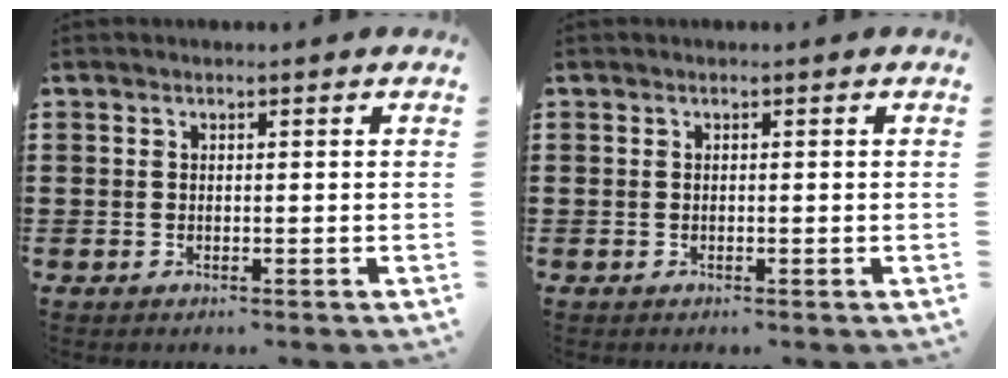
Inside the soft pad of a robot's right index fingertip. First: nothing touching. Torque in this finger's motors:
{"motor_torque": [0.00, 0.00, 0.00, 0.00]}